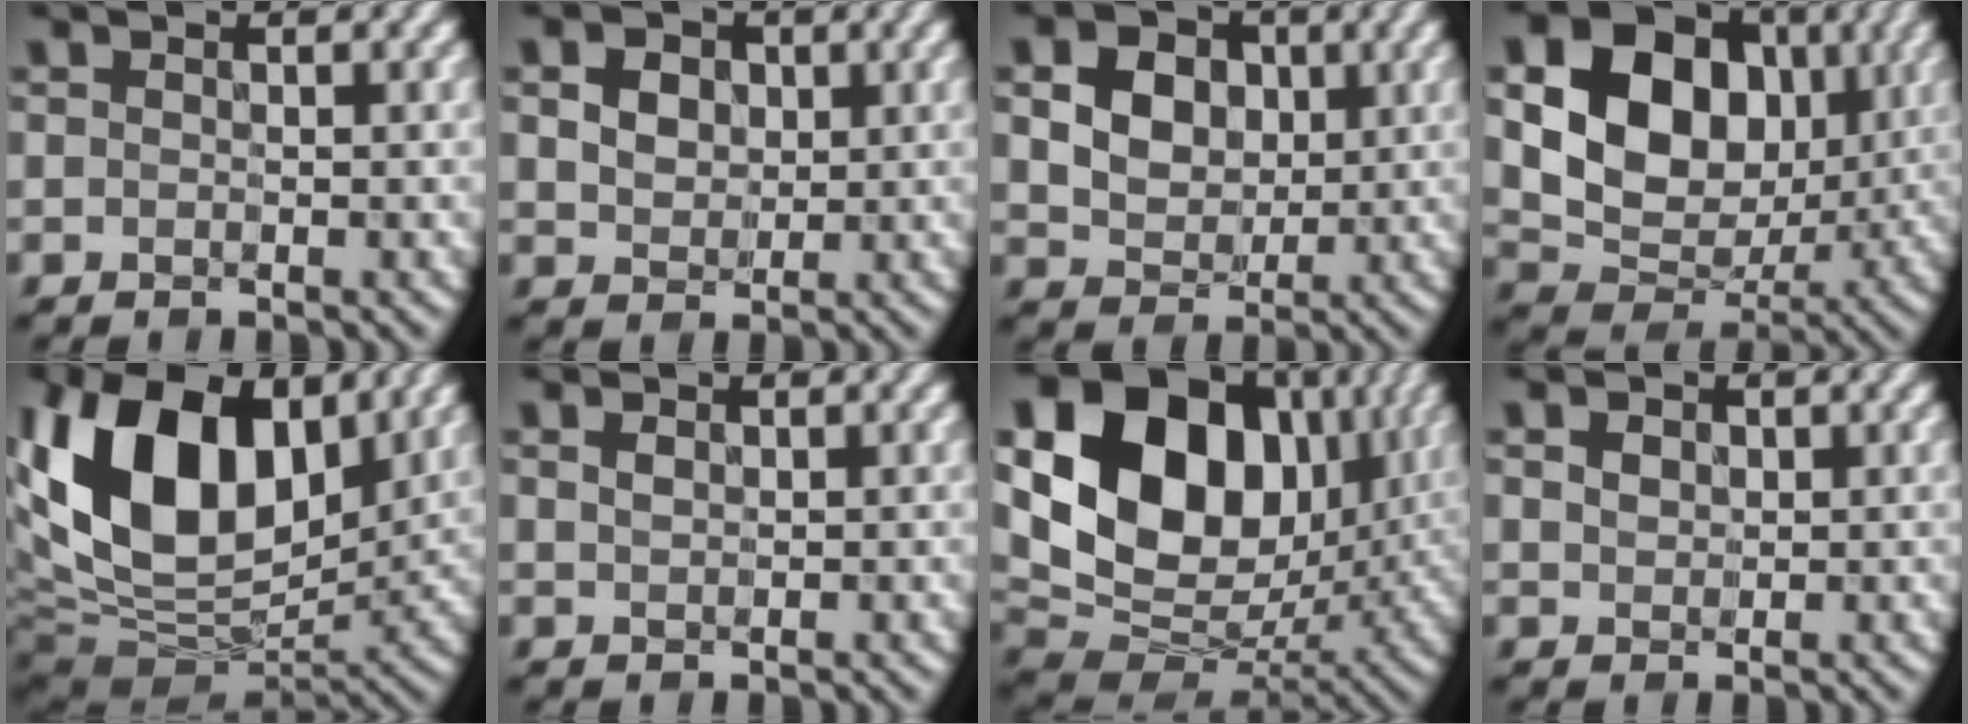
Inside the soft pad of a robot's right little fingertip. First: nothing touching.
{"total": 5.3, "force": [1.8, 4.0, 3.0], "torque": [-0.073, 0.019, 0.020]}
{"total": 11.2, "force": [3.8, 8.8, 5.8], "torque": [-0.126, 0.027, 0.063]}
{"total": 14.2, "force": [2.6, 11.0, 8.6], "torque": [-0.161, 0.026, 0.045]}
{"total": 16.4, "force": [4.4, 10.0, 12.2], "torque": [-0.247, 0.022, 0.069]}
{"total": 0.6, "force": [0.1, 0.4, 0.3], "torque": [-0.012, -0.002, 0.008]}
{"total": 18.2, "force": [4.4, 13.5, 11.5], "torque": [-0.218, 0.014, 0.085]}
{"total": 1.6, "force": [0.5, 1.3, 0.8], "torque": [-0.020, 0.004, 0.004]}